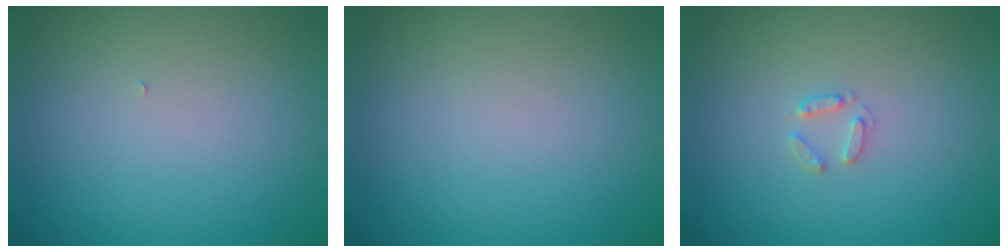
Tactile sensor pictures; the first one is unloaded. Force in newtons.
{"total": 0.0}
{"total": 1.1, "press": 1.1, "slide": 0.2}